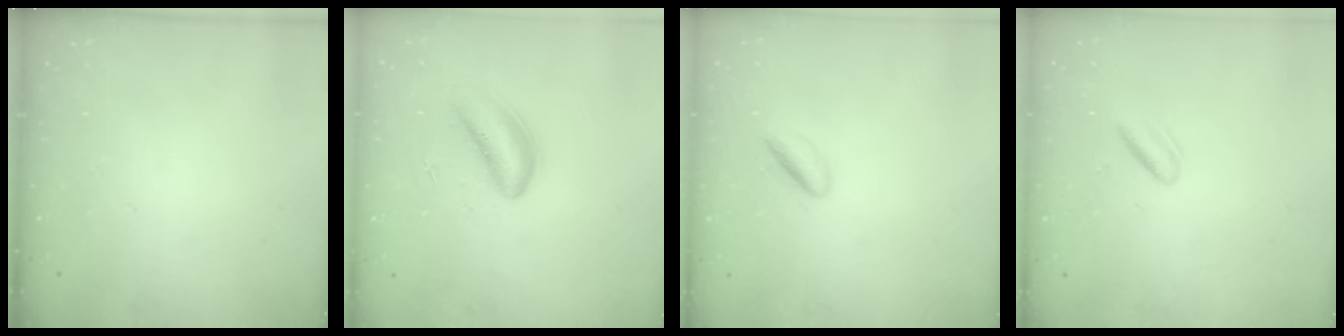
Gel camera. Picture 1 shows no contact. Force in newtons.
{"total": 4.6, "press": 4.3, "slide": 1.7}
{"total": 2.3, "press": 2.3, "slide": 0.4}
{"total": 3.0, "press": 2.7, "slide": 1.3}